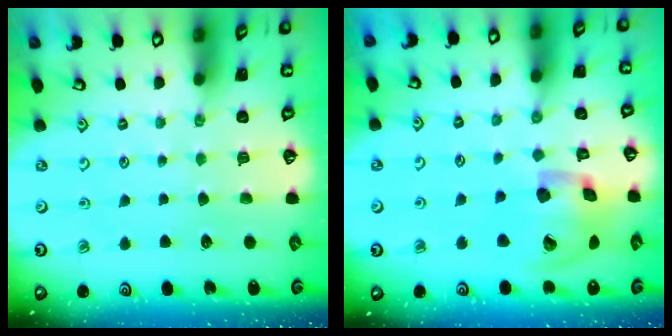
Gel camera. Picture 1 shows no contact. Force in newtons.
{"total": 19.1, "press": 18.9, "slide": 2.9}